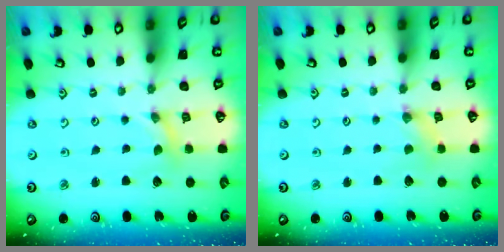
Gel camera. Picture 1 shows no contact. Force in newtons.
{"total": 1.4, "press": 1.4, "slide": 0.2}